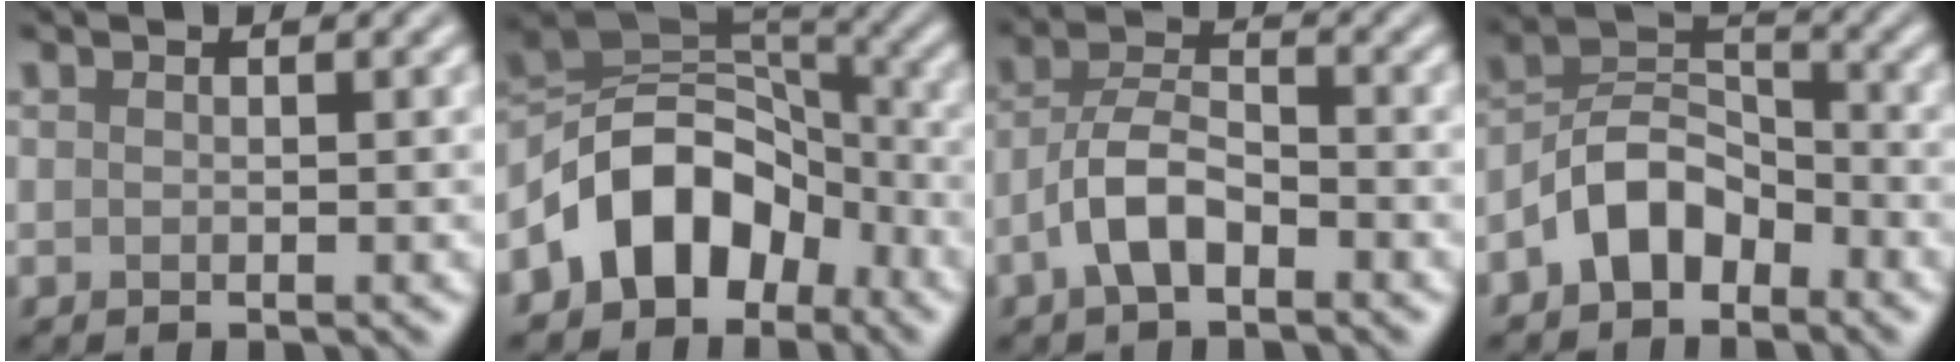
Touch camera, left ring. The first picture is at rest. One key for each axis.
{"total": 8.6, "fx": -4.3, "fy": 5.8, "fz": 4.6, "tx": -0.053, "ty": 0.014, "tz": -0.091}
{"total": 4.3, "fx": -2.1, "fy": 2.0, "fz": 3.2, "tx": -0.060, "ty": 0.010, "tz": -0.049}
{"total": 5.2, "fx": -3.1, "fy": 3.1, "fz": 2.7, "tx": -0.043, "ty": 0.012, "tz": -0.070}